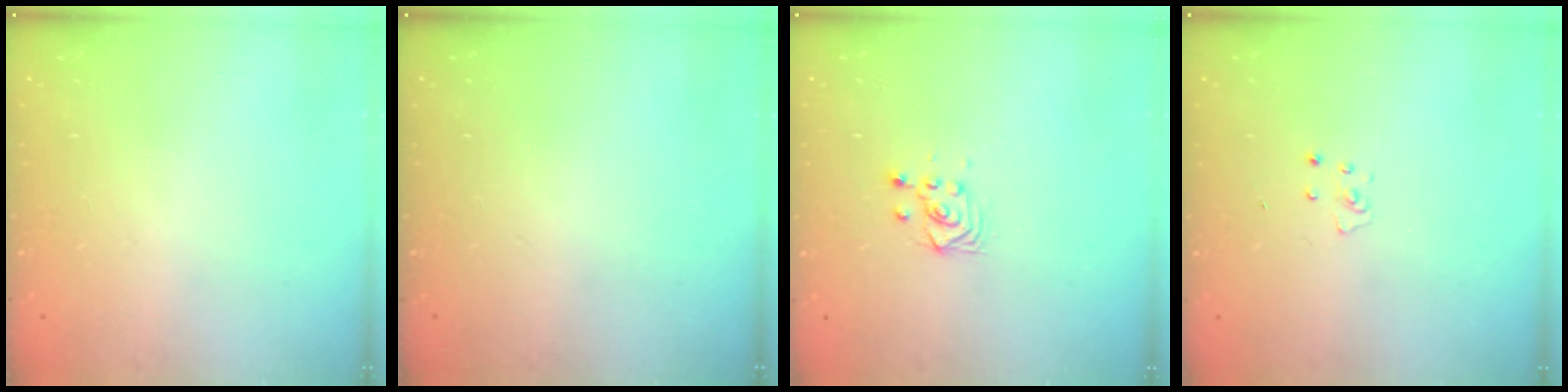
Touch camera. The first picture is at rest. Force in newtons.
{"total": 0.0}
{"total": 2.9, "press": 2.9, "slide": 0.6}
{"total": 2.6, "press": 2.6, "slide": 0.2}